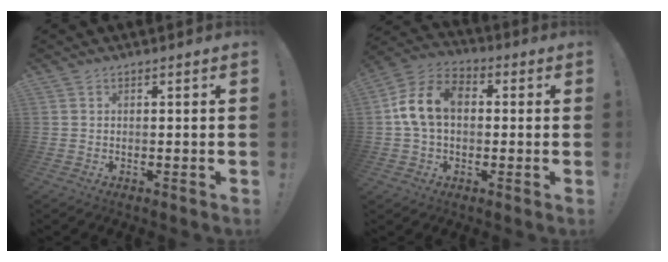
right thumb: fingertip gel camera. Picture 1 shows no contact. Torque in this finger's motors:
{"motor_torque": [1.39, 1.39, 0.36, 0.32, 0.11]}